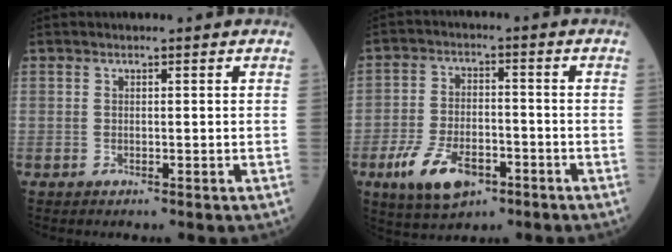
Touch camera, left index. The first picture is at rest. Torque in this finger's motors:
{"motor_torque": [1.29, 0.85, 0.25, 0.08]}